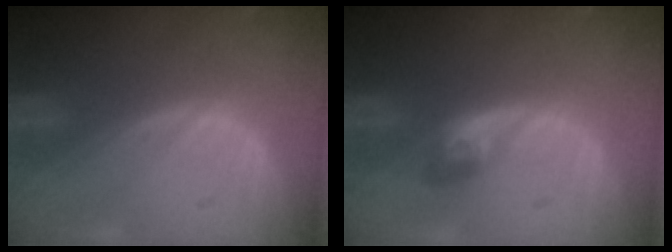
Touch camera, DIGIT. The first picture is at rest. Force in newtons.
{"total": 3.0, "press": 2.6, "slide": 1.4}